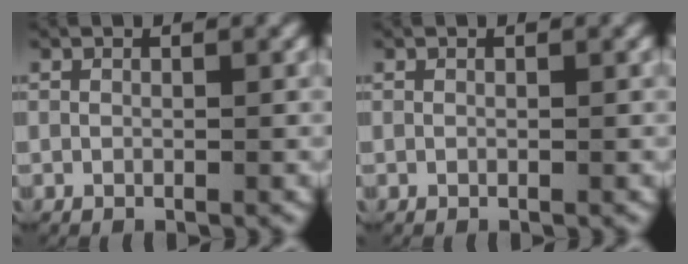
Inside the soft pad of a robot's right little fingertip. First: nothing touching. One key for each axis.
{"total": 0.0}